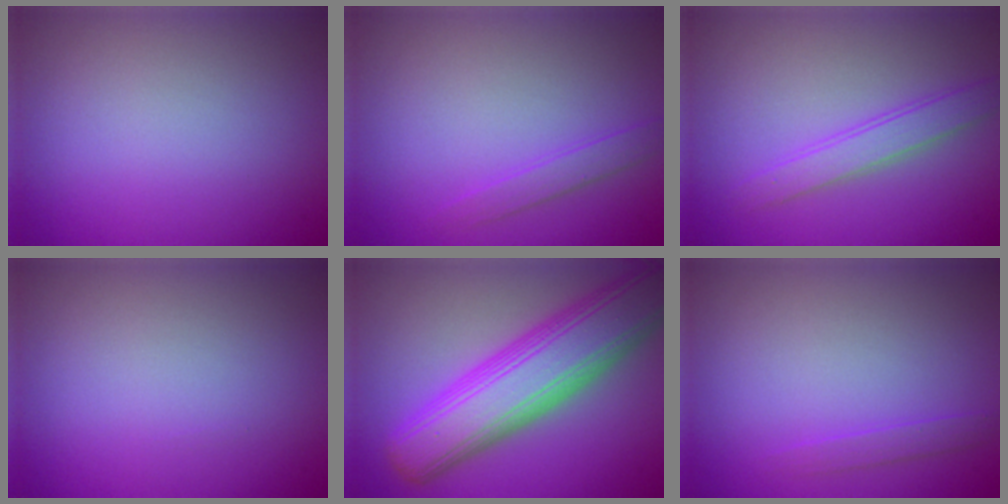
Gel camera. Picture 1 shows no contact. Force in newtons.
{"total": 1.4, "press": 1.4, "slide": 0.0}
{"total": 2.5, "press": 2.5, "slide": 0.2}
{"total": 0.0}
{"total": 10.5, "press": 10.5, "slide": 0.3}
{"total": 1.0, "press": 1.0, "slide": 0.1}